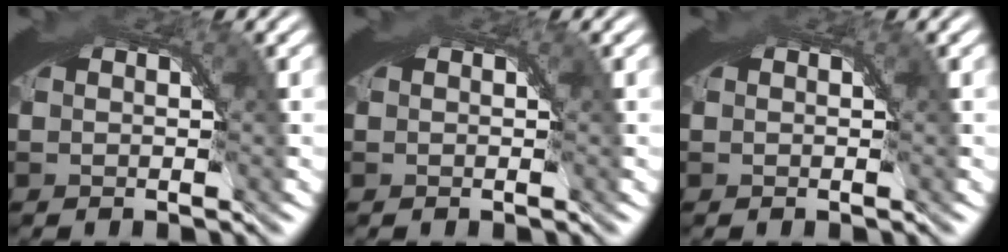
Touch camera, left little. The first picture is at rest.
{"total": 0.0}
{"total": 0.0}